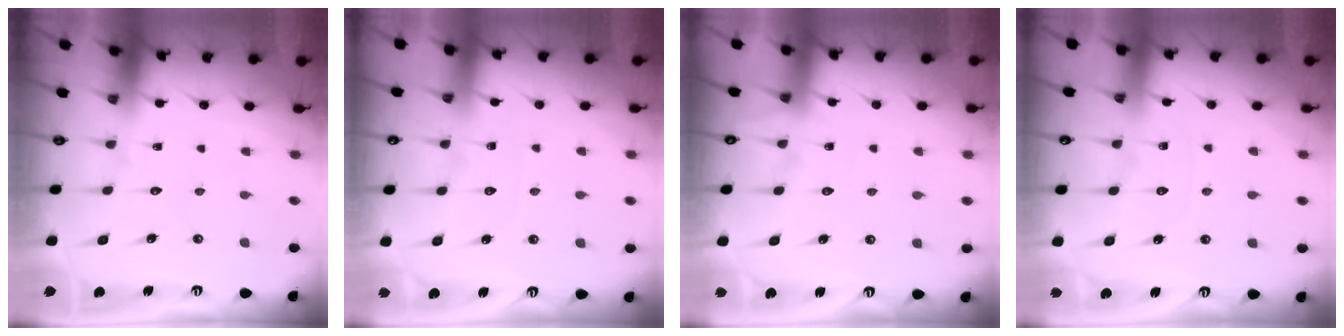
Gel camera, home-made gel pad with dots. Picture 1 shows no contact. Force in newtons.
{"total": 1.9, "press": 1.9, "slide": 0.3}
{"total": 5.1, "press": 5.1, "slide": 0.7}
{"total": 2.3, "press": 2.3, "slide": 0.3}